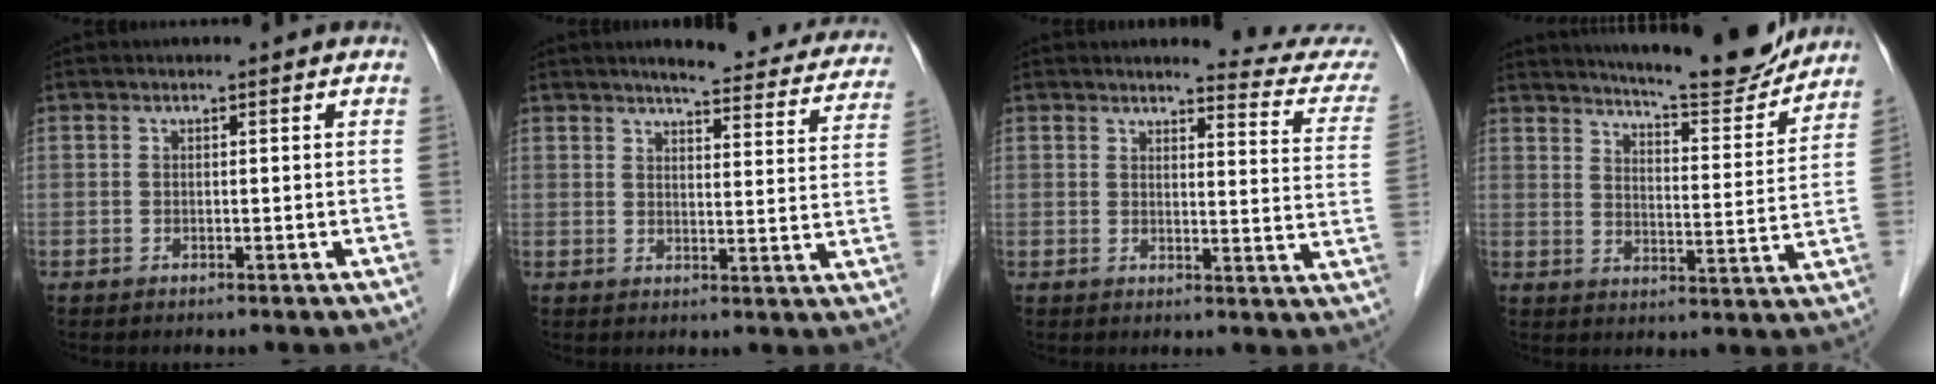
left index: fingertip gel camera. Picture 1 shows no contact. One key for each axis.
{"total": 16.3, "fx": 14.7, "fy": 2.9, "fz": 6.3, "tx": -0.054, "ty": -0.020, "tz": 0.158}
{"total": 10.0, "fx": 9.9, "fy": -0.1, "fz": 1.2, "tx": -0.004, "ty": -0.074, "tz": 0.091}
{"total": 14.3, "fx": 13.4, "fy": 1.1, "fz": 4.9, "tx": -0.074, "ty": -0.022, "tz": 0.180}